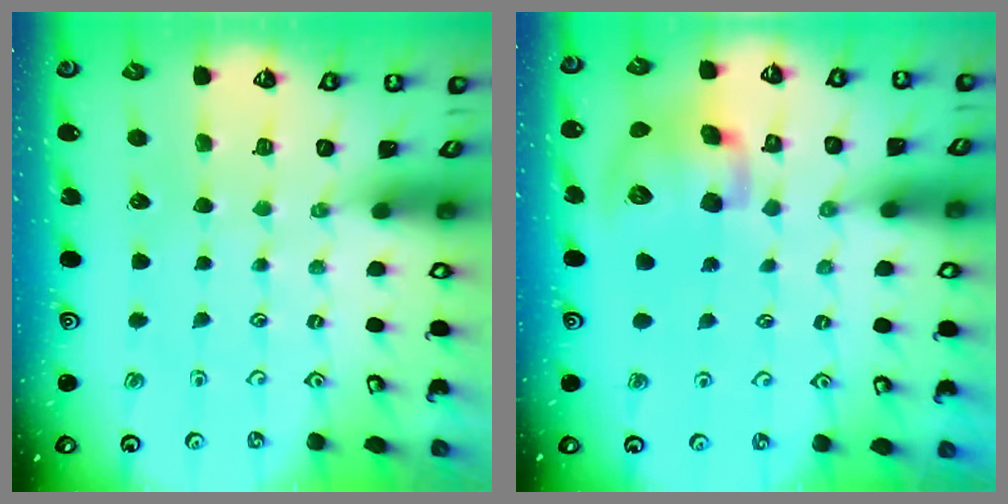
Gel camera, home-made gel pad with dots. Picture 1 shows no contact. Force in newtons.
{"total": 14.2, "press": 14.0, "slide": 2.3}